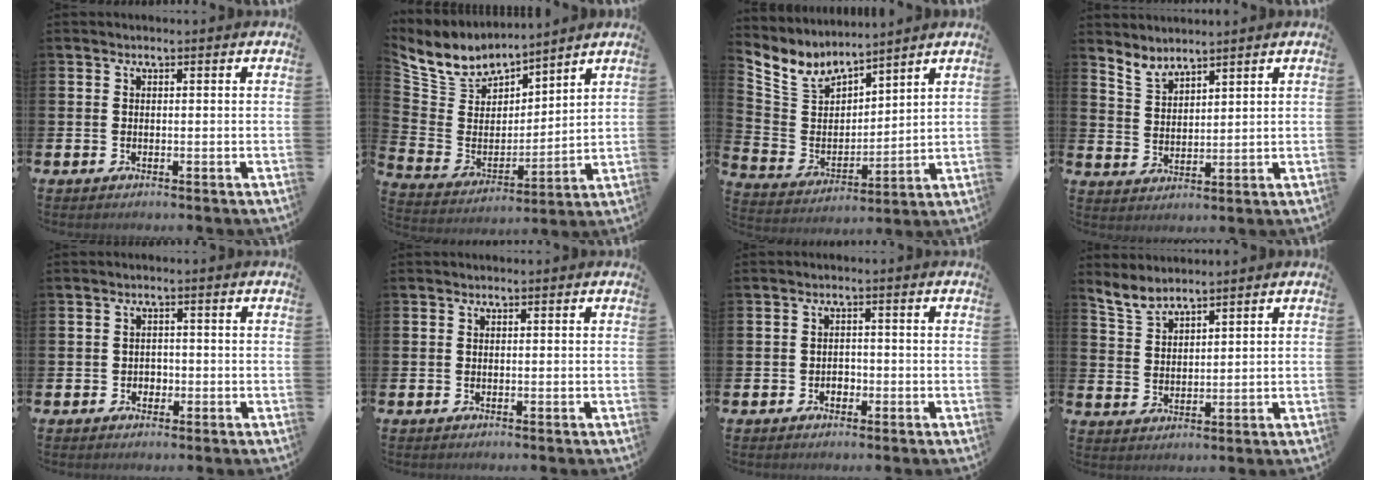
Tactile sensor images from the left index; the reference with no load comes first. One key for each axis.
{"total": 7.1, "fx": 6.6, "fy": 2.7, "fz": 0.2, "tx": -0.057, "ty": -0.053, "tz": 0.119}
{"total": 5.8, "fx": 5.3, "fy": 2.2, "fz": 0.8, "tx": -0.056, "ty": -0.035, "tz": 0.094}
{"total": 3.7, "fx": 3.7, "fy": 0.3, "fz": 0.1, "tx": -0.018, "ty": -0.021, "tz": 0.070}
{"total": 1.5, "fx": -0.5, "fy": 1.4, "fz": 0.4, "tx": 0.001, "ty": 0.000, "tz": -0.016}
{"total": 0.0}
{"total": 1.6, "fx": -0.7, "fy": 1.3, "fz": 0.6, "tx": -0.003, "ty": -0.002, "tz": -0.020}
{"total": 4.2, "fx": 4.1, "fy": 0.7, "fz": 0.7, "tx": -0.031, "ty": -0.016, "tz": 0.075}